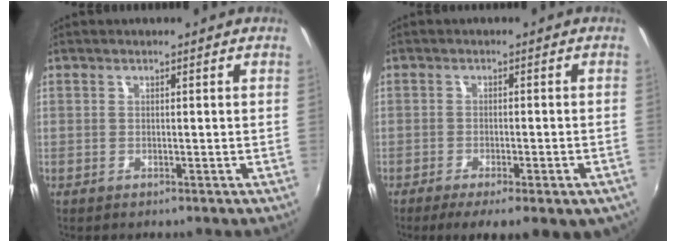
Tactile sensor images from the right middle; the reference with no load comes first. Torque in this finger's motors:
{"motor_torque": [1.06, -1.08, 0.34, 0.09]}